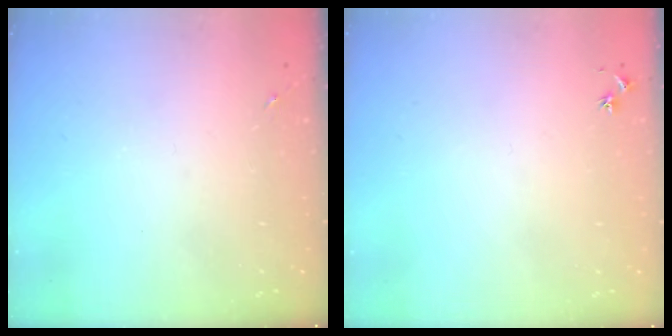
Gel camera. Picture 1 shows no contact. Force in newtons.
{"total": 2.5, "press": 2.5, "slide": 0.3}